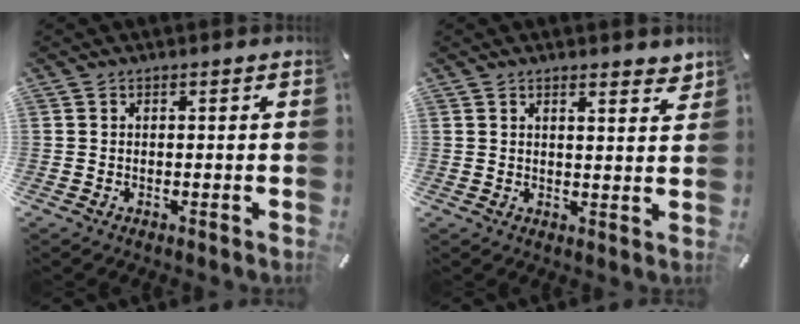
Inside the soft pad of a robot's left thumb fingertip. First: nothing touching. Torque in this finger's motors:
{"motor_torque": [-0.07, -0.36, -0.06, -0.18, 0.03]}